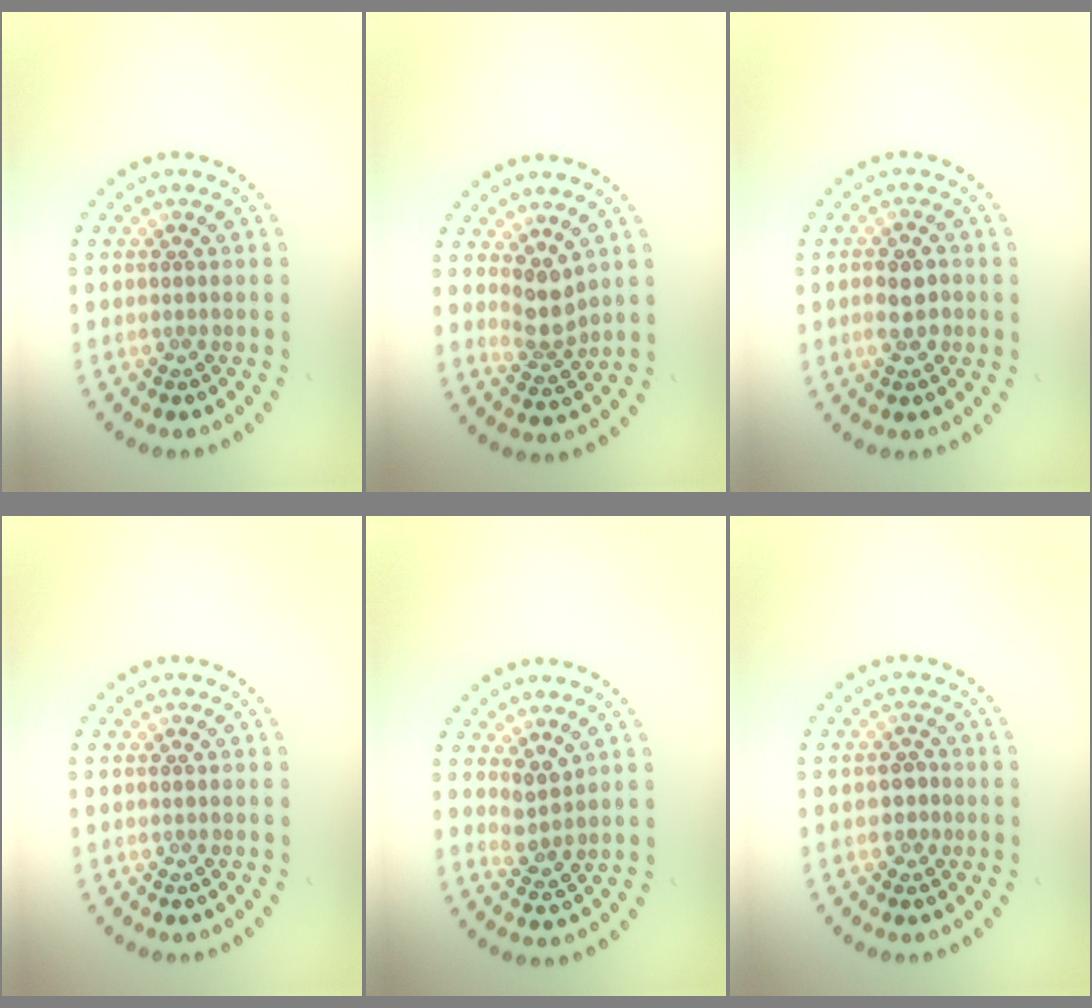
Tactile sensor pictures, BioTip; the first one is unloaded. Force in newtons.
{"total": 2.5, "press": 2.0, "slide": 1.5}
{"total": 2.6, "press": 2.6, "slide": 0.6}
{"total": 0.0}
{"total": 2.0, "press": 1.6, "slide": 1.2}
{"total": 1.3, "press": 1.1, "slide": 0.6}